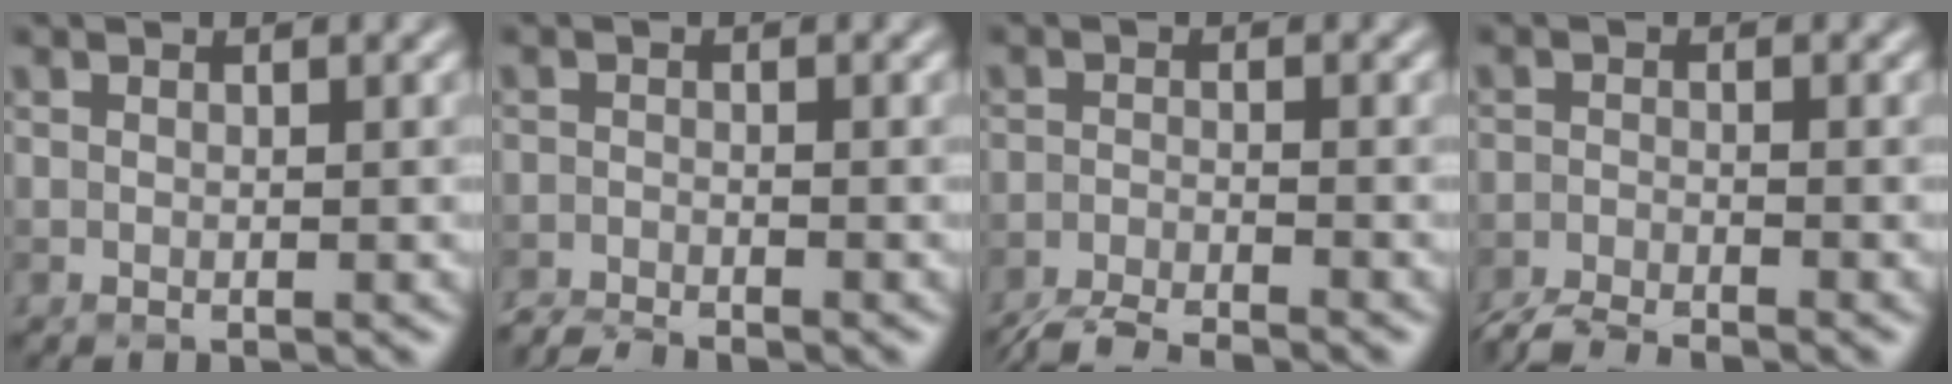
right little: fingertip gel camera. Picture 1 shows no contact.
{"total": 2.4, "force": [-2.3, 0.1, 0.5], "torque": [-0.013, -0.005, -0.048]}
{"total": 4.8, "force": [-4.4, 0.5, 1.8], "torque": [-0.036, -0.011, -0.084]}
{"total": 3.9, "force": [-3.7, 0.3, 1.3], "torque": [-0.028, -0.006, -0.074]}